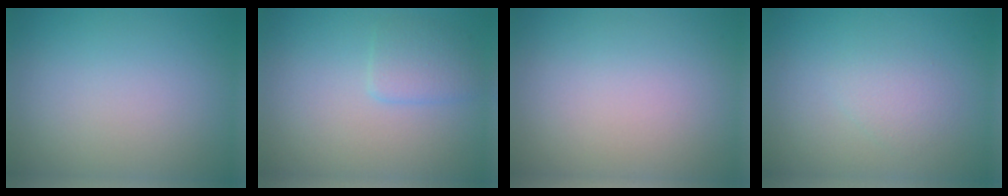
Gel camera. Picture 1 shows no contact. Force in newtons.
{"total": 2.0, "press": 2.0, "slide": 0.1}
{"total": 0.0}
{"total": 1.5, "press": 1.5, "slide": 0.1}